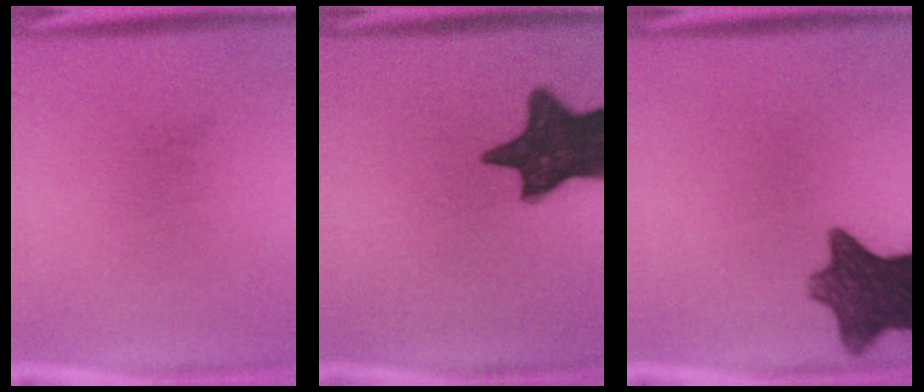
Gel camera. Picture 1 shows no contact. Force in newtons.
{"total": 15.1}
{"total": 10.8}